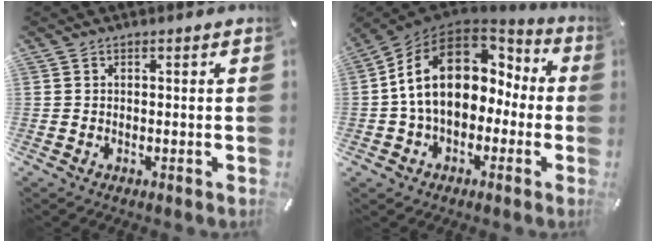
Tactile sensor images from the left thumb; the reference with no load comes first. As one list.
[{"total": 17.4, "force": [2.4, 12.6, 11.7], "torque": [-0.225, 0.005, 0.042]}]